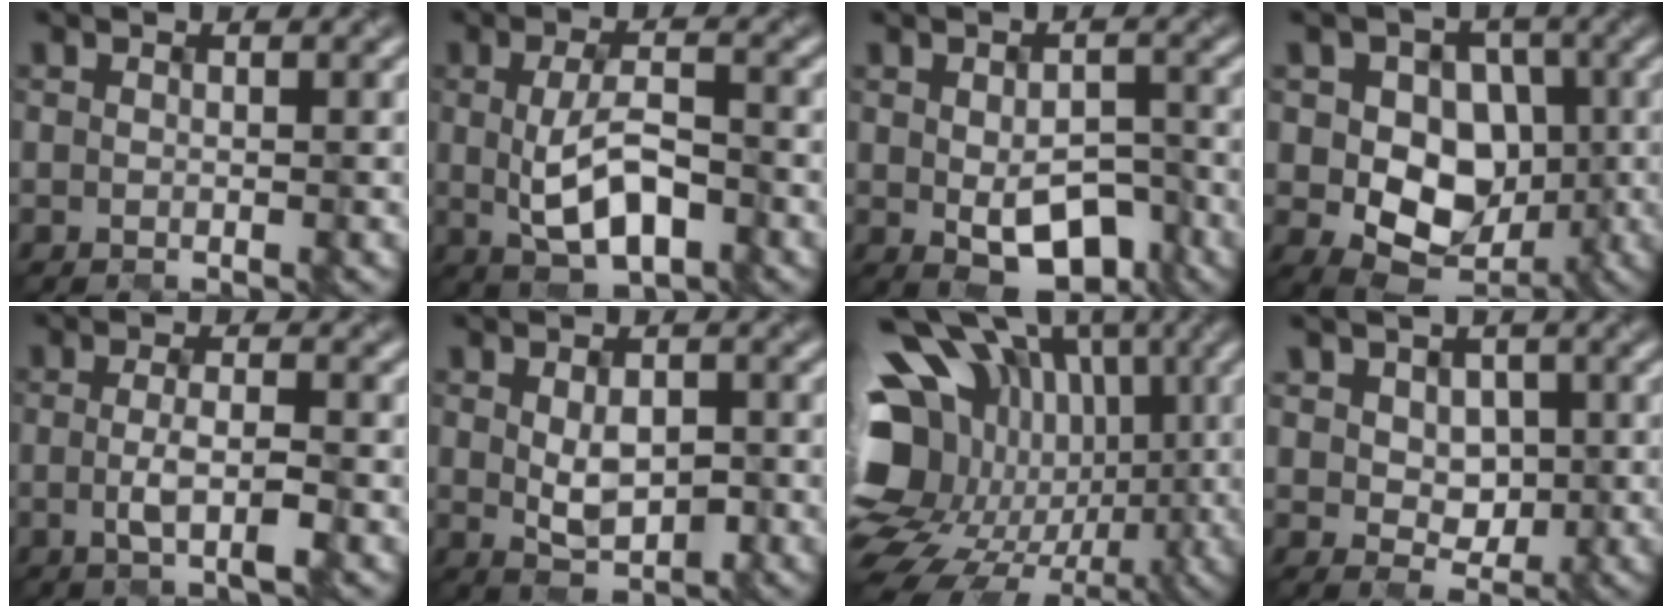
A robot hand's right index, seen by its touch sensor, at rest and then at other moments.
{"total": 5.0, "force": [-1.3, 2.1, 4.3], "torque": [-0.083, -0.005, -0.015]}
{"total": 5.5, "force": [-2.1, 3.0, 4.1], "torque": [-0.070, -0.019, -0.018]}
{"total": 7.5, "force": [-0.8, 6.0, 4.5], "torque": [-0.060, -0.006, -0.015]}
{"total": 2.6, "force": [-1.1, 0.4, 2.3], "torque": [-0.049, -0.006, -0.013]}
{"total": 3.1, "force": [-0.5, 1.7, 2.5], "torque": [-0.048, -0.003, 0.002]}
{"total": 17.8, "force": [-1.7, 13.8, 11.1], "torque": [-0.197, 0.020, -0.026]}
{"total": 2.8, "force": [0.4, 2.5, 1.3], "torque": [-0.039, -0.005, 0.018]}